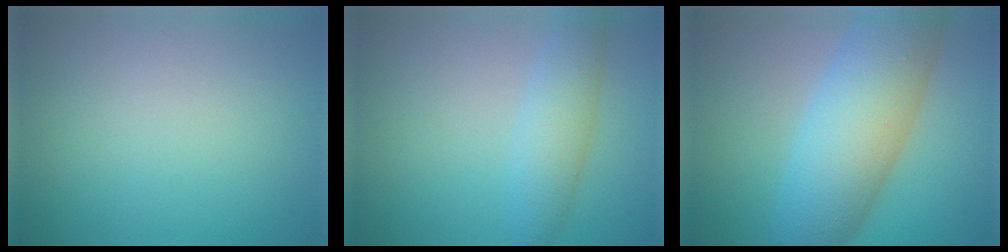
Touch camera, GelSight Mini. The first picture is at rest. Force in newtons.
{"total": 3.4, "press": 3.4, "slide": 0.1}
{"total": 9.5, "press": 9.5, "slide": 0.1}